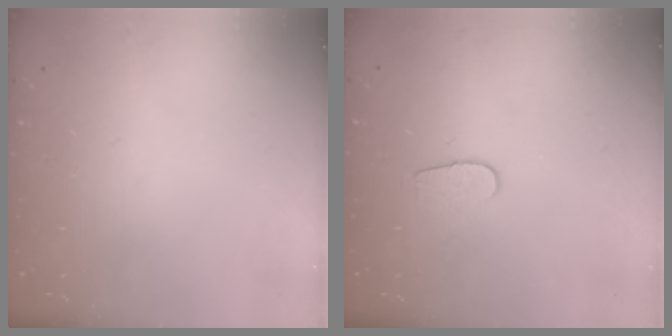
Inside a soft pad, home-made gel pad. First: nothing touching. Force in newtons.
{"total": 5.4, "press": 5.4, "slide": 0.6}